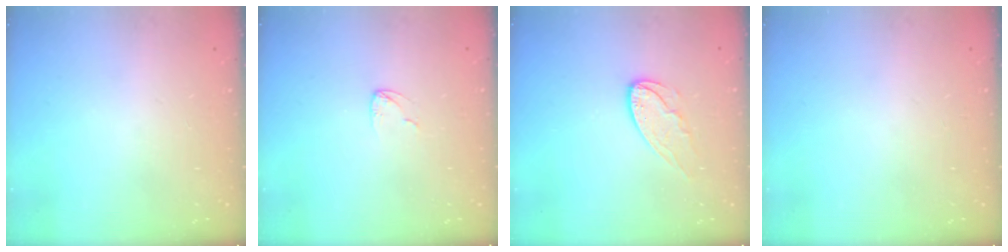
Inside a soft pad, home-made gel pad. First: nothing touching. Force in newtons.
{"total": 2.7, "press": 2.7, "slide": 0.2}
{"total": 7.5, "press": 7.5, "slide": 0.3}
{"total": 0.0}